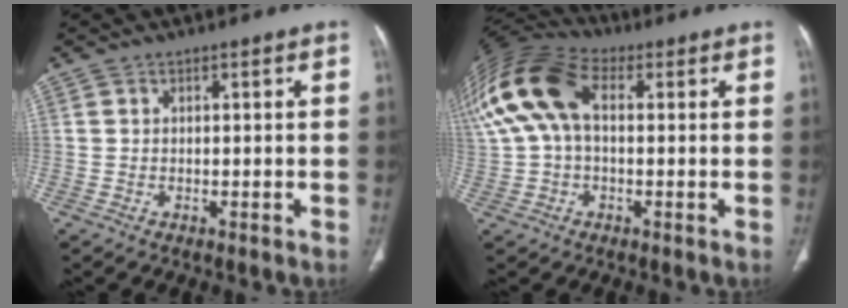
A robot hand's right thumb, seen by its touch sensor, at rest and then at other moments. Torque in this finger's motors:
{"motor_torque": [-0.70, 1.70, 1.62, -0.08, 0.29]}